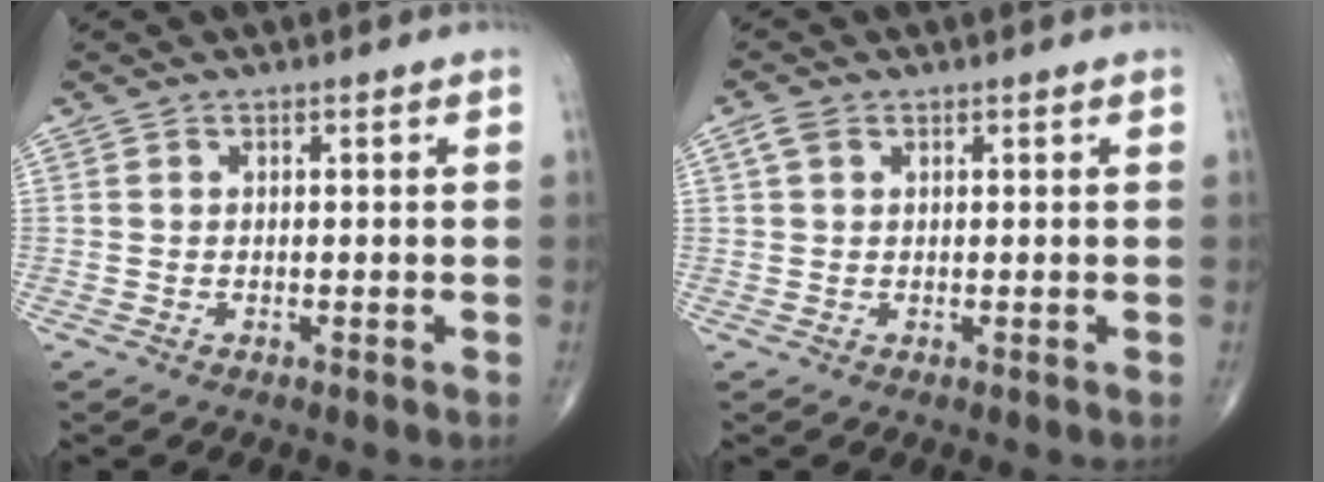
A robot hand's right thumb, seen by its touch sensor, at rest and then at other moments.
{"total": 2.1, "force": [0.8, 1.3, 1.3], "torque": [-0.028, 0.010, 0.018]}